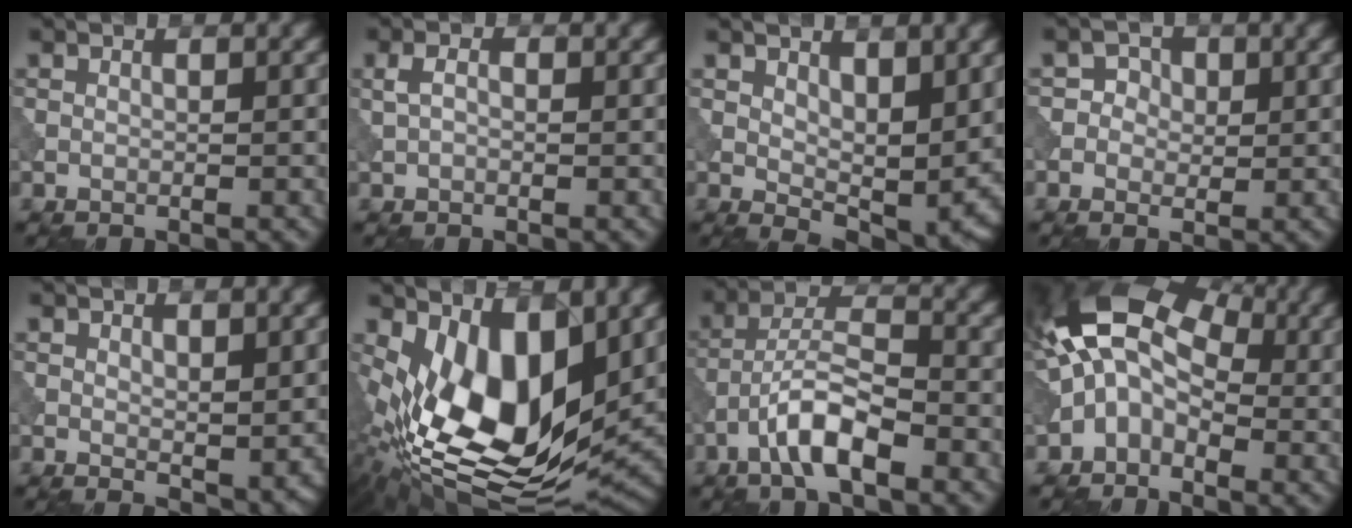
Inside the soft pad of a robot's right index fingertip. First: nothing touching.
{"total": 1.8, "force": [0.4, 1.0, 1.5], "torque": [-0.034, 0.005, 0.004]}
{"total": 5.5, "force": [2.1, 2.7, 4.3], "torque": [-0.068, -0.014, 0.041]}
{"total": 2.3, "force": [0.1, 2.1, 0.9], "torque": [0.004, -0.002, -0.011]}
{"total": 2.3, "force": [1.1, 1.0, 1.7], "torque": [-0.025, -0.011, 0.023]}
{"total": 12.3, "force": [1.0, 6.3, 10.5], "torque": [-0.193, -0.018, 0.016]}
{"total": 5.5, "force": [-3.0, 1.6, 4.3], "torque": [-0.074, 0.014, -0.060]}
{"total": 9.4, "force": [-0.2, 6.1, 7.2], "torque": [-0.134, 0.032, -0.030]}